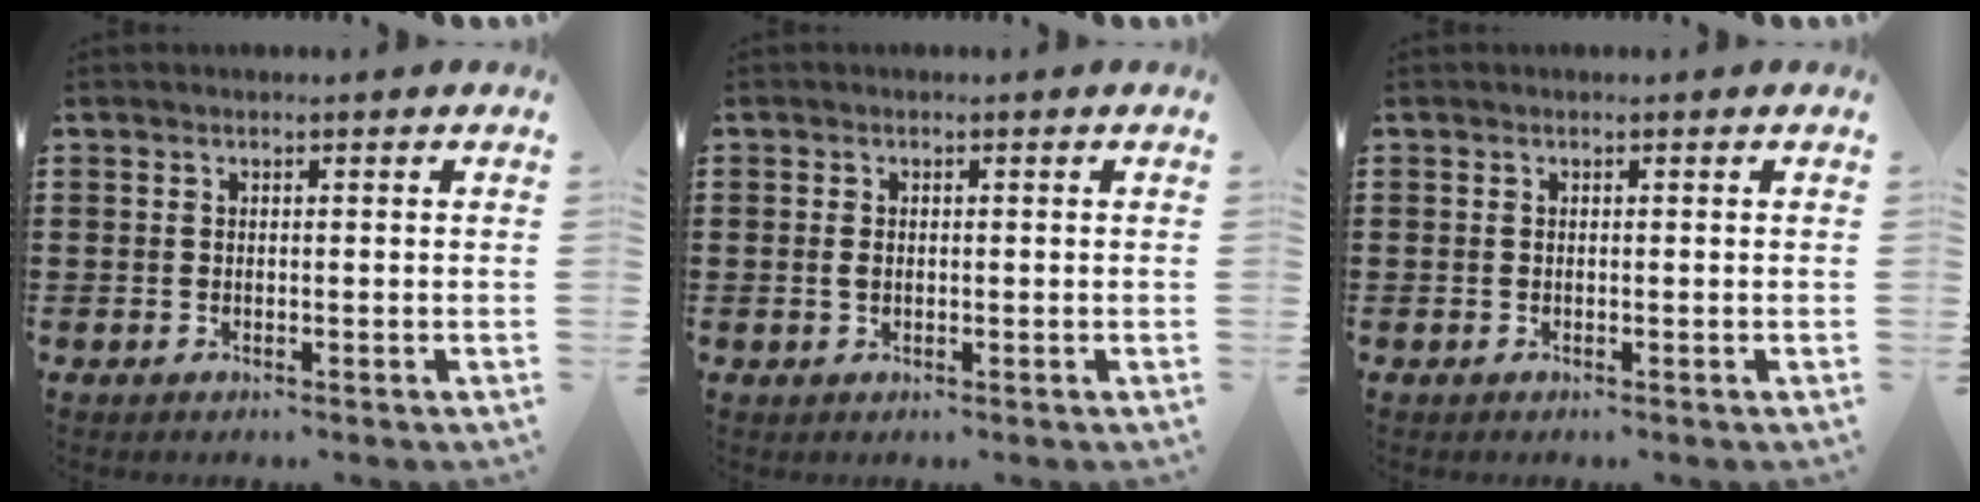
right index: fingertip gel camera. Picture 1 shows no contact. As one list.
[{"total": 1.2, "force": [-0.1, 0.8, 1.0], "torque": [-0.021, 0.004, -0.002]}, {"total": 0.0}]